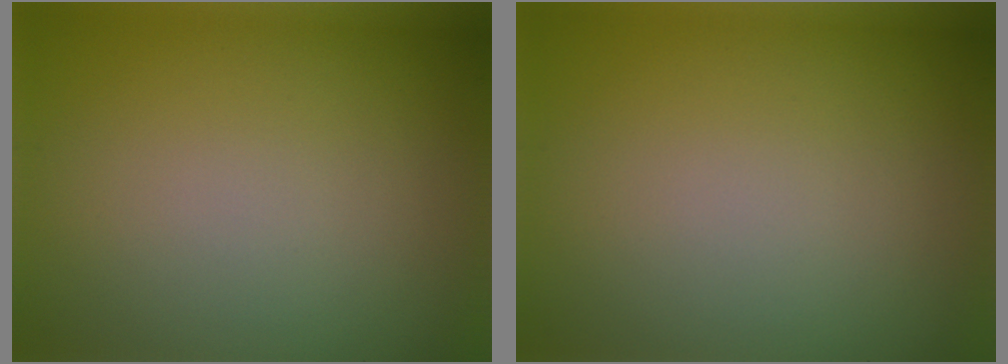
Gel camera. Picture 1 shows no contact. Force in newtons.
{"total": 0.0}